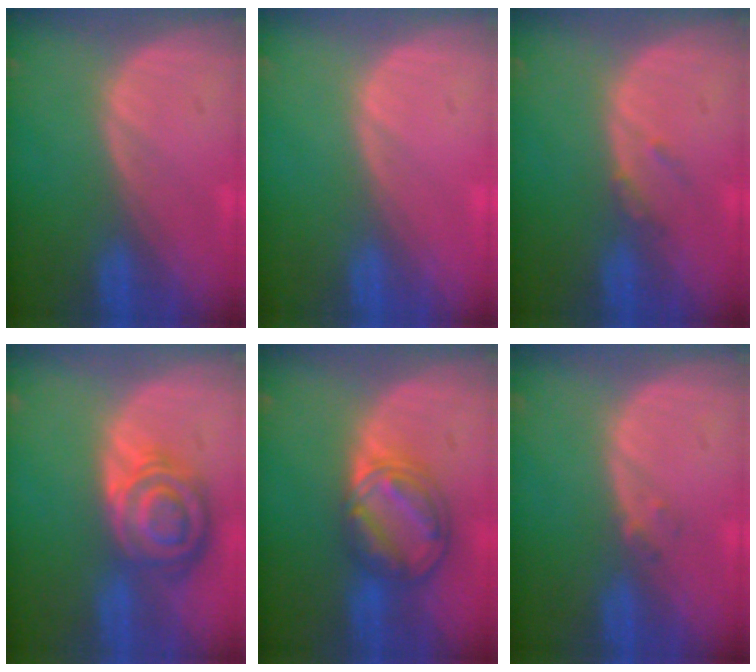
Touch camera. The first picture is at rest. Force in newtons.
{"total": 0.0}
{"total": 1.2, "press": 1.2, "slide": 0.3}
{"total": 8.4, "press": 7.2, "slide": 4.2}
{"total": 8.1, "press": 7.0, "slide": 4.1}
{"total": 0.9, "press": 0.9, "slide": 0.2}